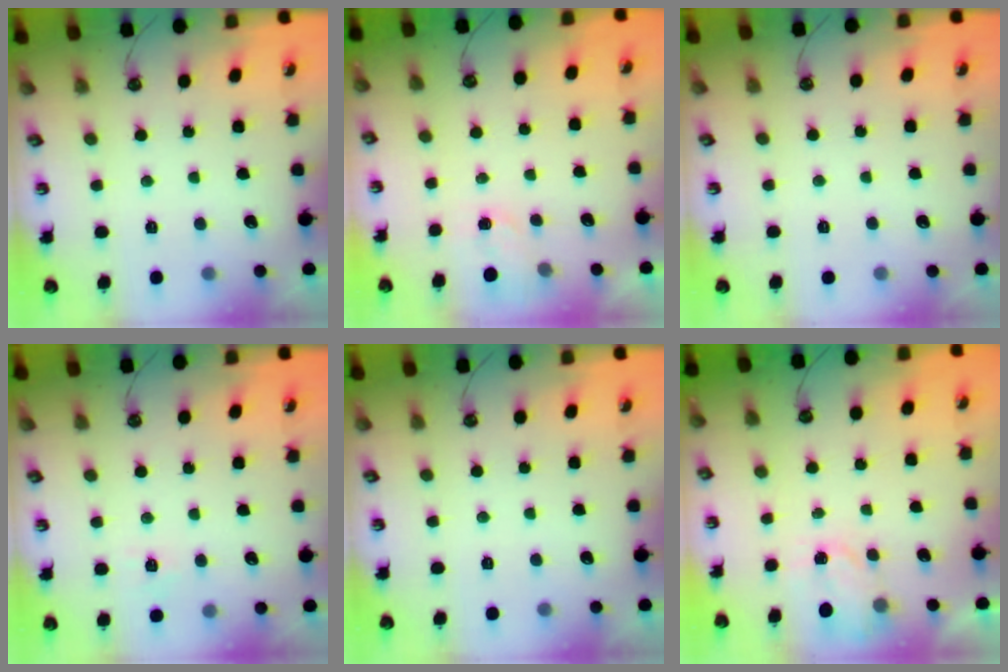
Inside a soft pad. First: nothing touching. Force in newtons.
{"total": 1.1, "press": 1.1, "slide": 0.3}
{"total": 0.0}
{"total": 6.3, "press": 6.3, "slide": 0.6}
{"total": 0.0}
{"total": 2.6, "press": 2.5, "slide": 0.4}